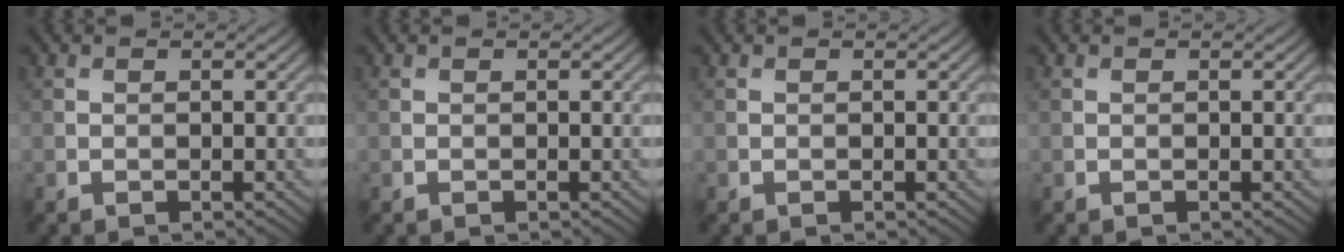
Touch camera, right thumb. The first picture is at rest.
{"total": 0.0}
{"total": 0.0}
{"total": 0.0}